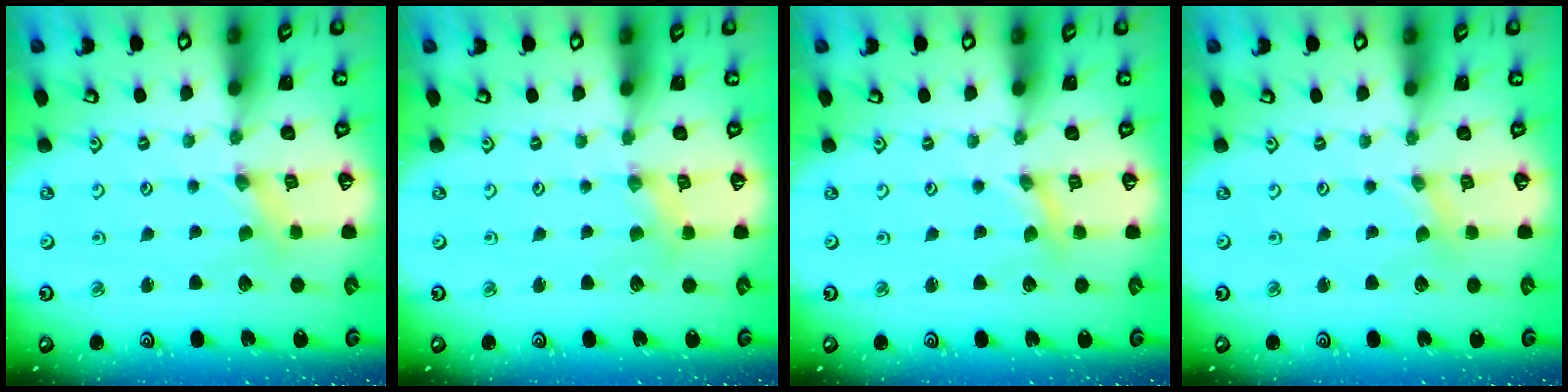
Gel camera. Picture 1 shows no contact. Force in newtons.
{"total": 2.4, "press": 2.4, "slide": 0.4}
{"total": 0.0}
{"total": 0.0}